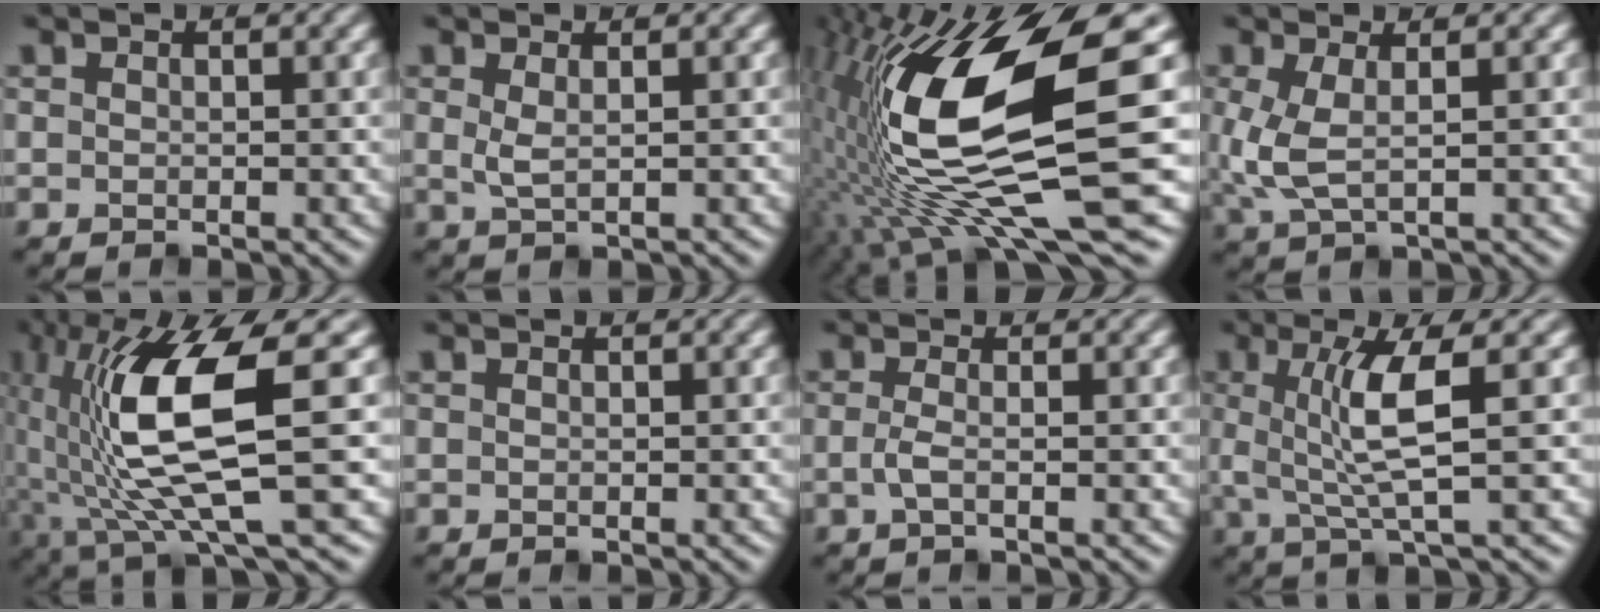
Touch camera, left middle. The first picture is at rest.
{"total": 1.4, "force": [0.4, 0.4, 1.3], "torque": [-0.031, -0.003, 0.011]}
{"total": 15.9, "force": [1.3, 5.1, 15.0], "torque": [-0.283, -0.011, 0.032]}
{"total": 3.4, "force": [0.3, 1.5, 3.1], "torque": [-0.084, -0.003, 0.007]}
{"total": 11.2, "force": [1.2, 2.9, 10.8], "torque": [-0.200, -0.006, 0.029]}
{"total": 0.0}
{"total": 1.5, "force": [-0.3, 0.4, 1.4], "torque": [-0.032, -0.004, -0.010]}
{"total": 5.2, "force": [0.7, 0.8, 5.1], "torque": [-0.109, 0.002, 0.018]}